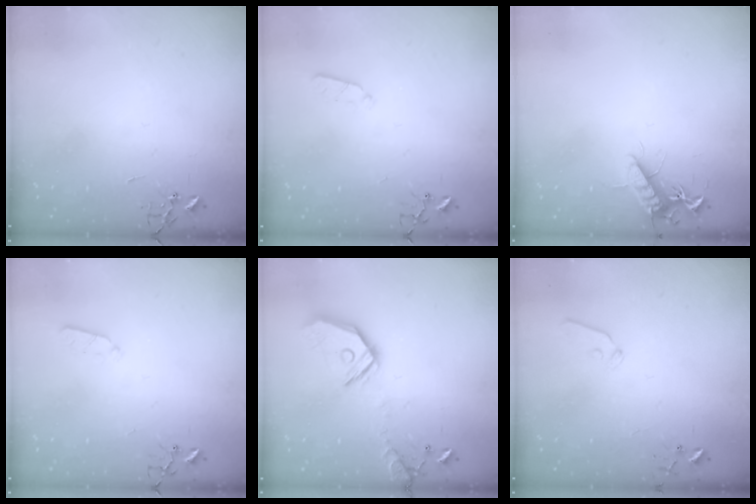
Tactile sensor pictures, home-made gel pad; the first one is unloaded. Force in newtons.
{"total": 3.5, "press": 3.4, "slide": 0.5}
{"total": 11.3, "press": 11.3, "slide": 0.7}
{"total": 3.5, "press": 3.4, "slide": 0.5}
{"total": 16.3, "press": 16.1, "slide": 2.4}
{"total": 7.5, "press": 7.4, "slide": 0.9}